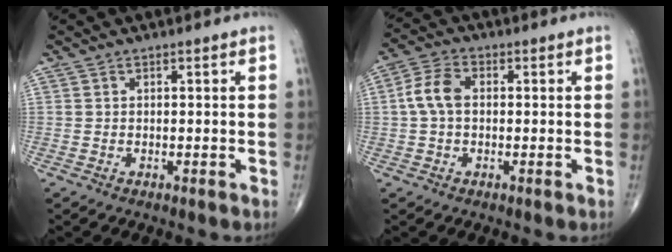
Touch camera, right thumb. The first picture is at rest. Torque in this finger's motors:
{"motor_torque": [0.20, 0.20, 0.11, -0.06, 0.10]}